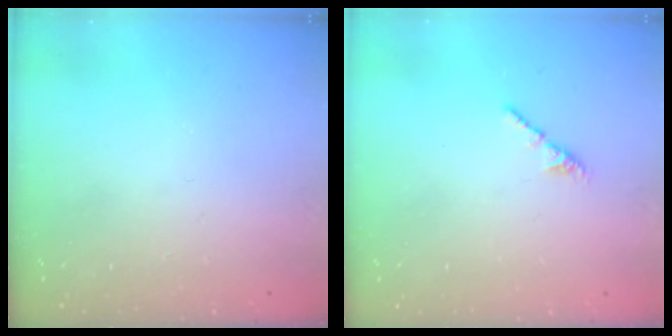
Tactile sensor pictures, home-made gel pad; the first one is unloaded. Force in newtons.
{"total": 2.4, "press": 2.3, "slide": 0.8}